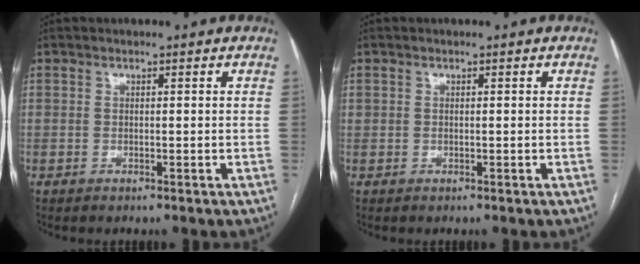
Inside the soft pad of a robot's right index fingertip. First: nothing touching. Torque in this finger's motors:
{"motor_torque": [0.39, 0.14, 0.13, 0.04]}